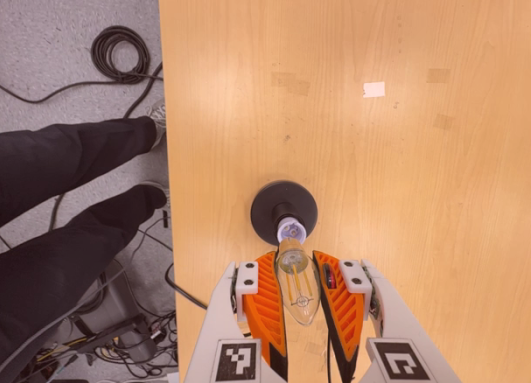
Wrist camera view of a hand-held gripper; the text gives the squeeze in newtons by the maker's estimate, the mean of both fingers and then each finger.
{"total": 20.4, "left": 22.7, "right": 18.1}